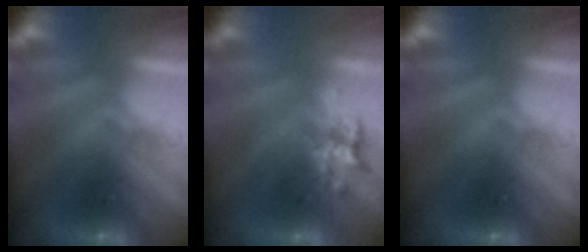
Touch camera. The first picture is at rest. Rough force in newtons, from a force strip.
{"total": 2.3}
{"total": 0.0}